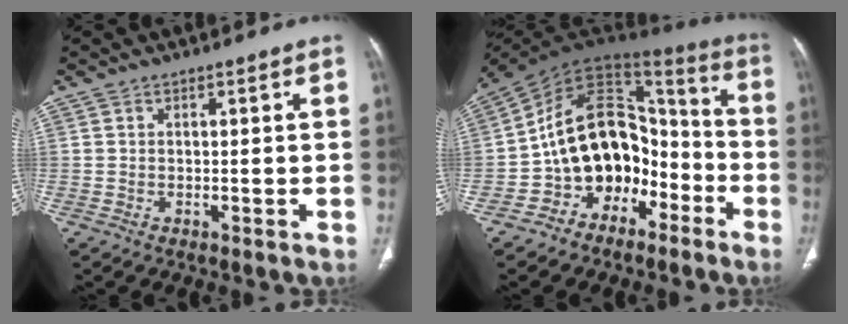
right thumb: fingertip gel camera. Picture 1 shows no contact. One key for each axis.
{"total": 17.8, "fx": -7.2, "fy": 12.6, "fz": 10.2, "tx": -0.107, "ty": 0.109, "tz": -0.121}